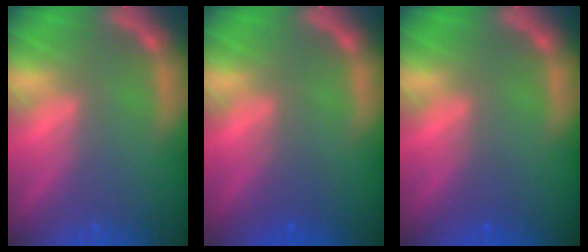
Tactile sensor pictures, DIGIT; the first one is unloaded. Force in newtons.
{"total": 1.5}
{"total": 1.0}